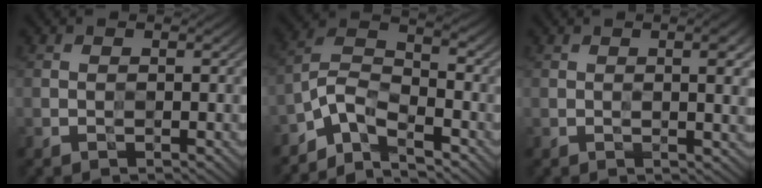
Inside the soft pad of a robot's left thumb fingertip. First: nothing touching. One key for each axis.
{"total": 6.9, "fx": -5.4, "fy": 2.6, "fz": 3.5, "tx": -0.064, "ty": 0.002, "tz": -0.125}
{"total": 4.2, "fx": 0.8, "fy": 0.8, "fz": 4.1, "tx": -0.062, "ty": 0.007, "tz": 0.012}